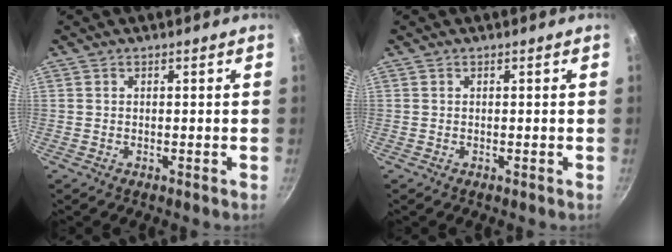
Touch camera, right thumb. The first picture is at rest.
{"total": 0.0}